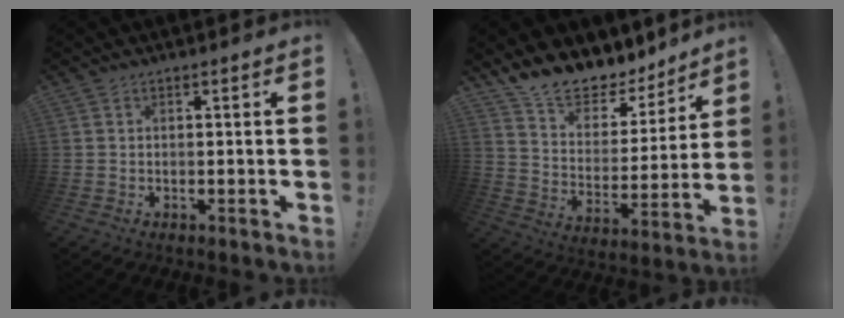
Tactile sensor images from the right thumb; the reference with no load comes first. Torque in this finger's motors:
{"motor_torque": [-0.33, 0.64, 0.84, 0.83, 0.00]}